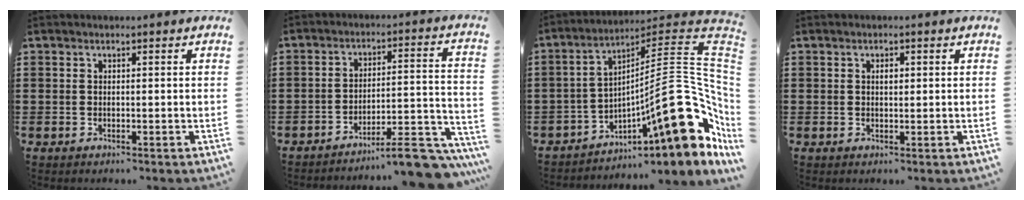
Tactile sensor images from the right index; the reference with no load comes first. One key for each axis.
{"total": 9.7, "fx": -8.4, "fy": 1.3, "fz": 4.8, "tx": -0.059, "ty": 0.021, "tz": -0.155}
{"total": 20.0, "fx": -4.7, "fy": 6.4, "fz": 18.3, "tx": -0.273, "ty": -0.012, "tz": -0.085}
{"total": 1.2, "fx": 0.3, "fy": 0.6, "fz": 1.0, "tx": -0.021, "ty": 0.005, "tz": 0.004}